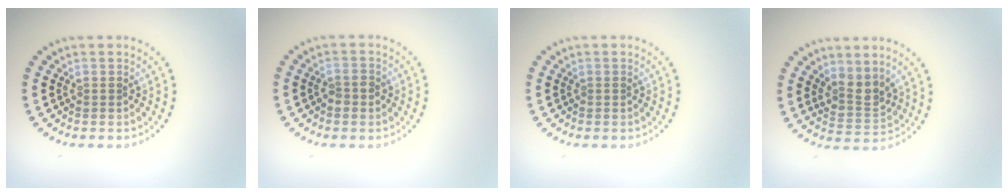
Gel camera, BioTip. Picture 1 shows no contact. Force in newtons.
{"total": 1.3, "press": 1.3, "slide": 0.3}
{"total": 0.0}
{"total": 2.6, "press": 2.0, "slide": 1.6}